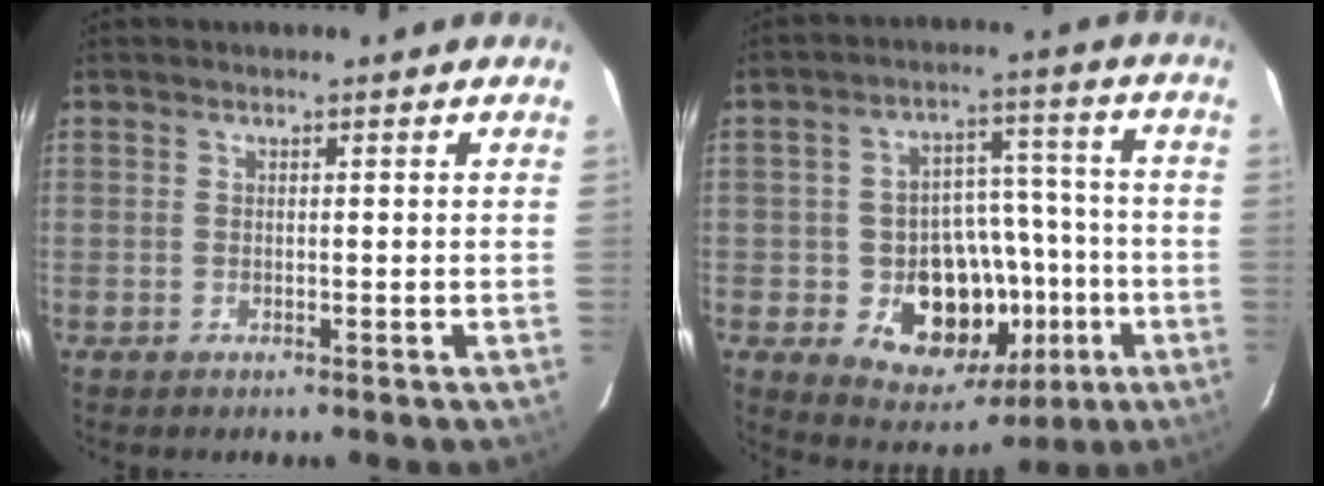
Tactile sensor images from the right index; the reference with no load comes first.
{"total": 17.1, "force": [-5.2, 12.9, 10.0], "torque": [-0.183, 0.024, -0.052]}